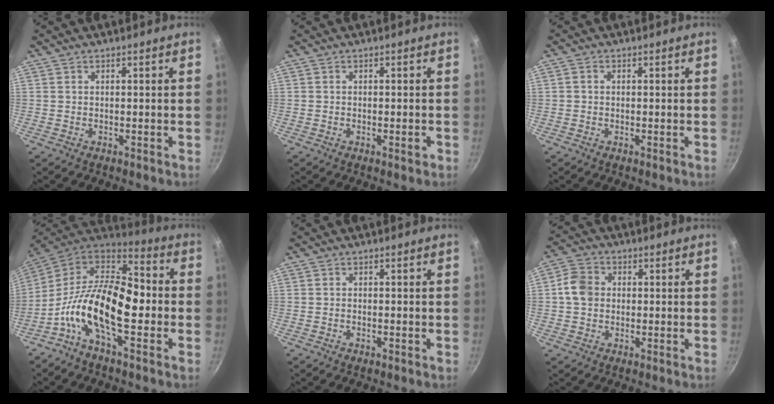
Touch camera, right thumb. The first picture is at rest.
{"total": 1.4, "force": [-0.6, 0.4, 1.2], "torque": [-0.021, 0.003, -0.009]}
{"total": 0.8, "force": [-0.1, 0.7, 0.4], "torque": [-0.007, 0.005, -0.001]}
{"total": 19.2, "force": [-3.3, 9.4, 16.3], "torque": [-0.274, 0.043, -0.082]}
{"total": 0.7, "force": [-0.3, 0.3, 0.6], "torque": [-0.012, 0.003, -0.007]}
{"total": 6.0, "force": [0.2, 5.0, 3.2], "torque": [-0.044, 0.011, -0.009]}